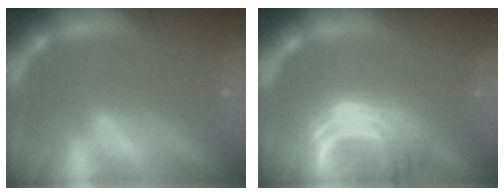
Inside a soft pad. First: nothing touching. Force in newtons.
{"total": 10.0}